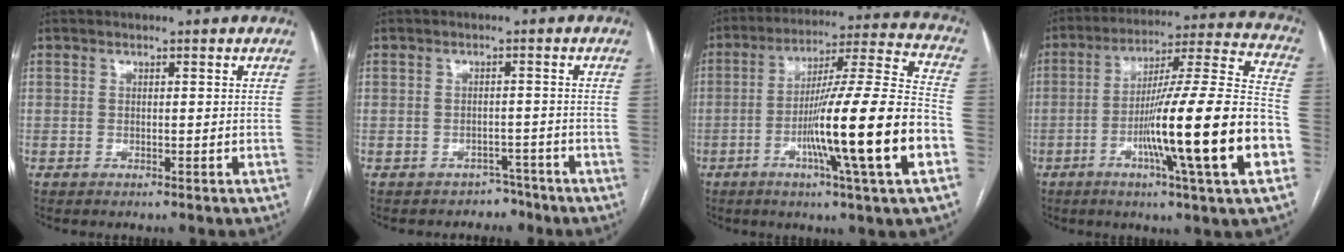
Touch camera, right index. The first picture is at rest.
{"total": 2.8, "force": [-2.1, 1.7, -0.6], "torque": [0.009, 0.013, -0.029]}
{"total": 20.2, "force": [-6.2, -0.7, 19.3], "torque": [-0.302, -0.006, -0.105]}
{"total": 22.5, "force": [-6.9, -0.2, 21.5], "torque": [-0.316, -0.008, -0.114]}